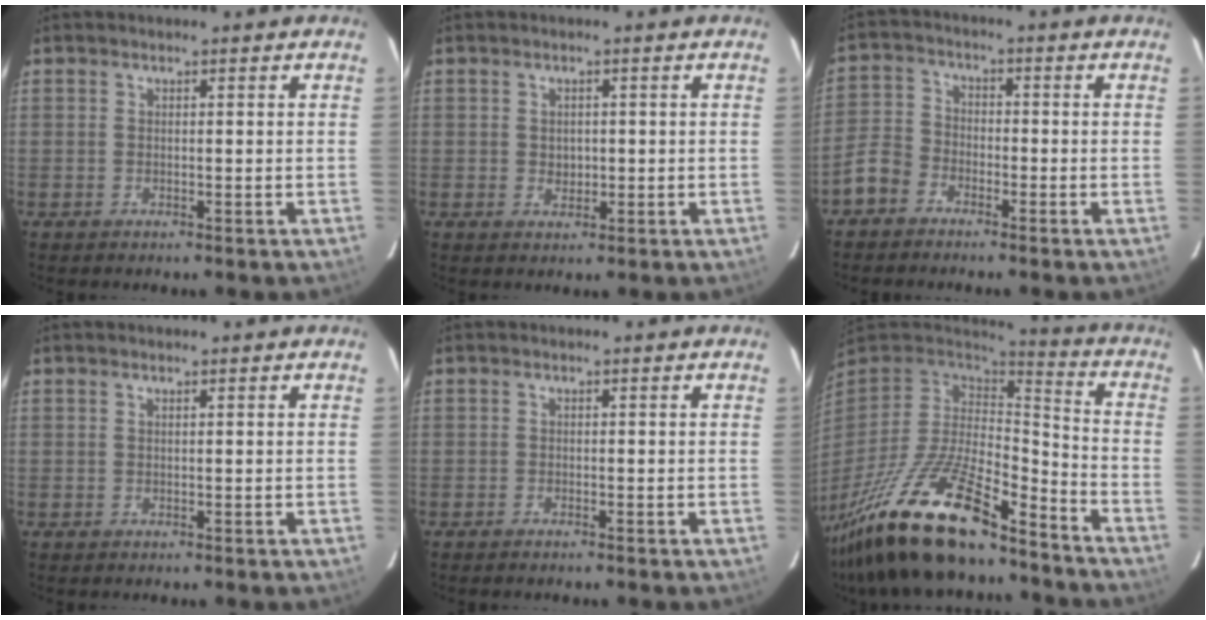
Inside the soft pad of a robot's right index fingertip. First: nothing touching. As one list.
[{"total": 2.1, "force": [-0.1, 1.9, 1.0], "torque": [-0.013, 0.001, 0.001]}, {"total": 5.7, "force": [-3.8, 3.8, 1.8], "torque": [-0.041, 0.018, -0.082]}, {"total": 0.0}, {"total": 0.7, "force": [-0.7, 0.1, 0.3], "torque": [-0.007, 0.000, -0.014]}, {"total": 25.9, "force": [-18.4, 7.4, 16.7], "torque": [-0.330, -0.049, -0.317]}]